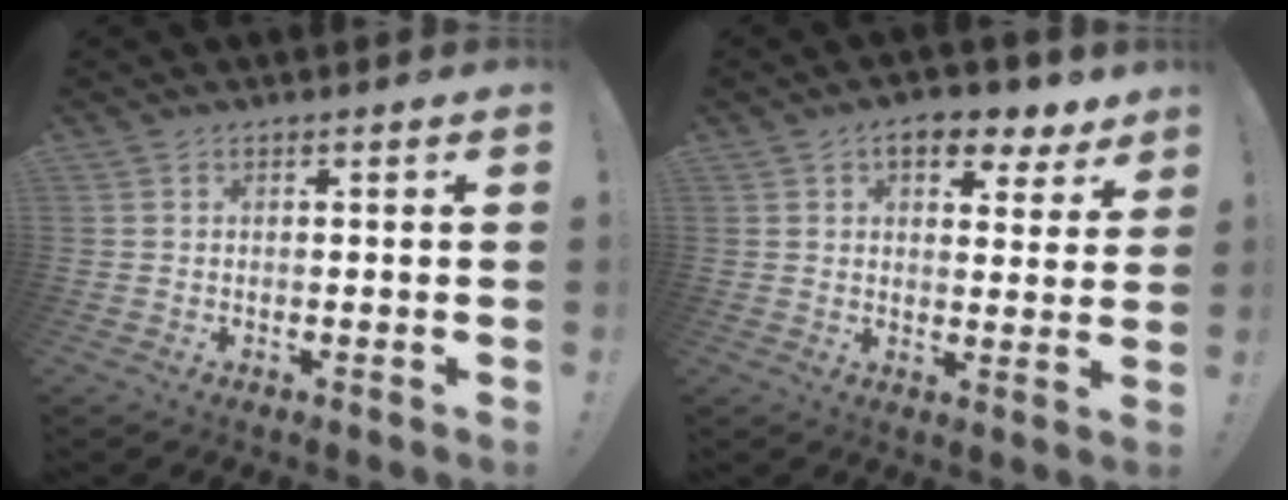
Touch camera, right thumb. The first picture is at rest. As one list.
[{"total": 8.3, "force": [5.4, 3.8, 5.0], "torque": [-0.064, -0.025, 0.094]}]